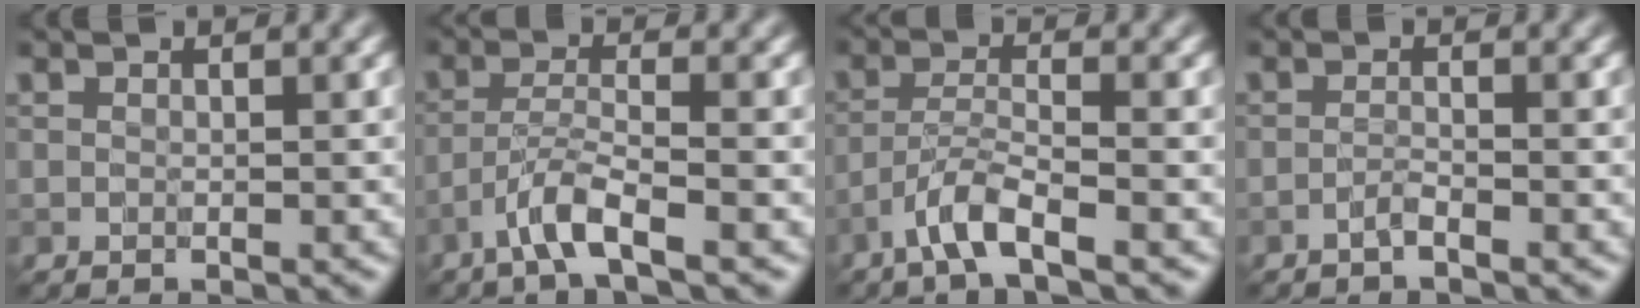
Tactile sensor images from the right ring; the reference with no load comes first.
{"total": 3.2, "force": [-2.1, 0.1, 2.3], "torque": [-0.043, 0.009, -0.053]}
{"total": 3.2, "force": [-2.3, 0.2, 2.2], "torque": [-0.041, 0.007, -0.055]}
{"total": 0.9, "force": [-0.7, -0.1, 0.5], "torque": [-0.005, 0.005, -0.019]}